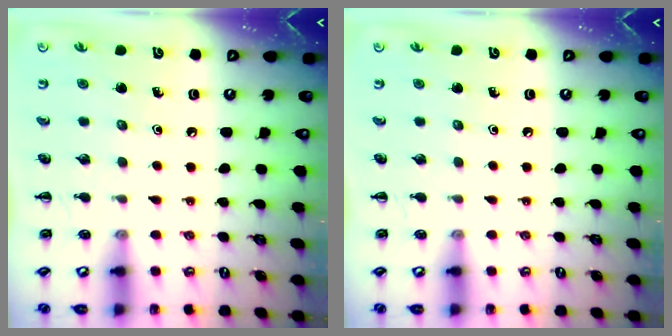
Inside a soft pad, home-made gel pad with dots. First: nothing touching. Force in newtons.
{"total": 0.0}